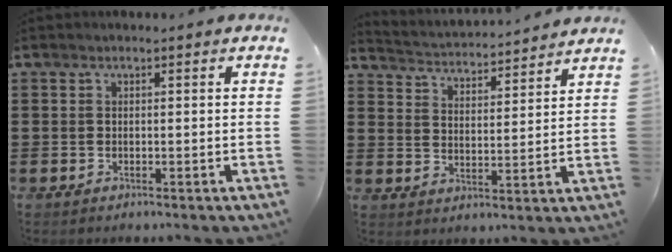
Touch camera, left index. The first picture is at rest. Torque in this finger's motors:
{"motor_torque": [0.26, 0.36, -0.12, 0.01]}